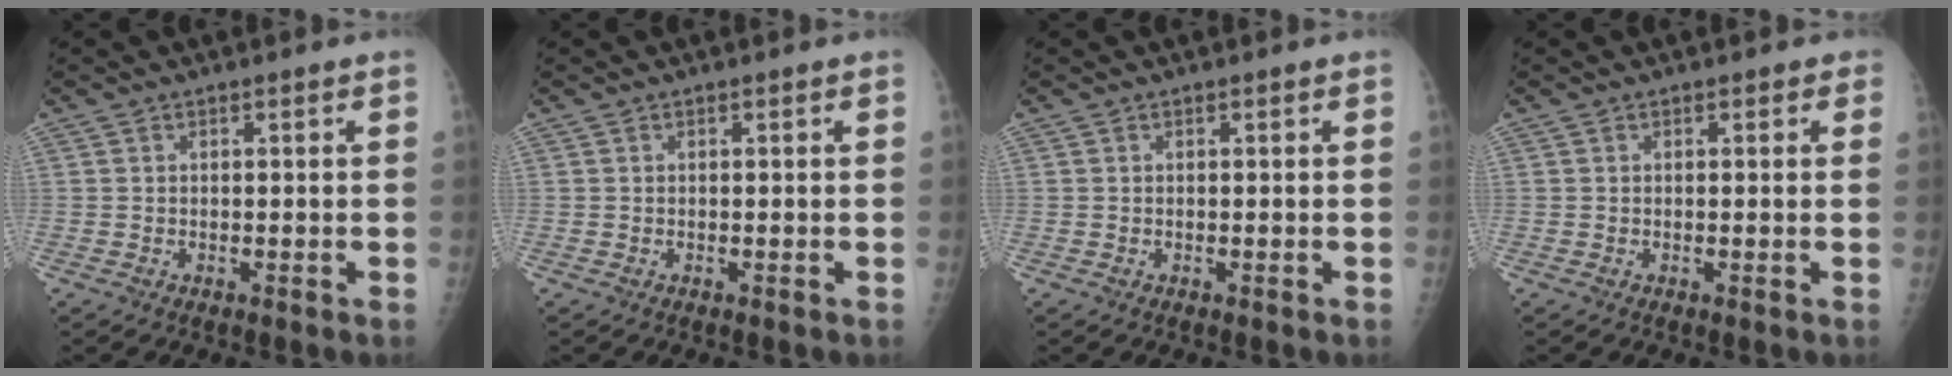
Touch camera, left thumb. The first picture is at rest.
{"total": 0.0}
{"total": 0.0}
{"total": 1.1, "force": [0.5, 0.8, 0.7], "torque": [0.006, 0.002, -0.001]}